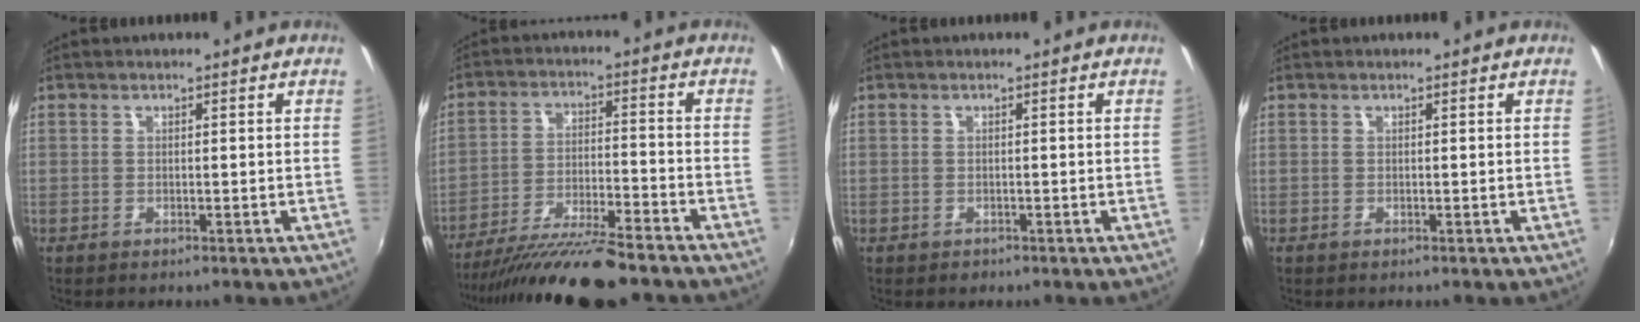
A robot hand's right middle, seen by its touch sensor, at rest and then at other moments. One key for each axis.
{"total": 16.1, "fx": -13.7, "fy": 2.0, "fz": 8.2, "tx": -0.165, "ty": -0.033, "tz": -0.226}
{"total": 0.8, "fx": -0.5, "fy": 0.7, "fz": 0.0, "tx": 0.000, "ty": -0.001, "tz": -0.007}
{"total": 0.0}